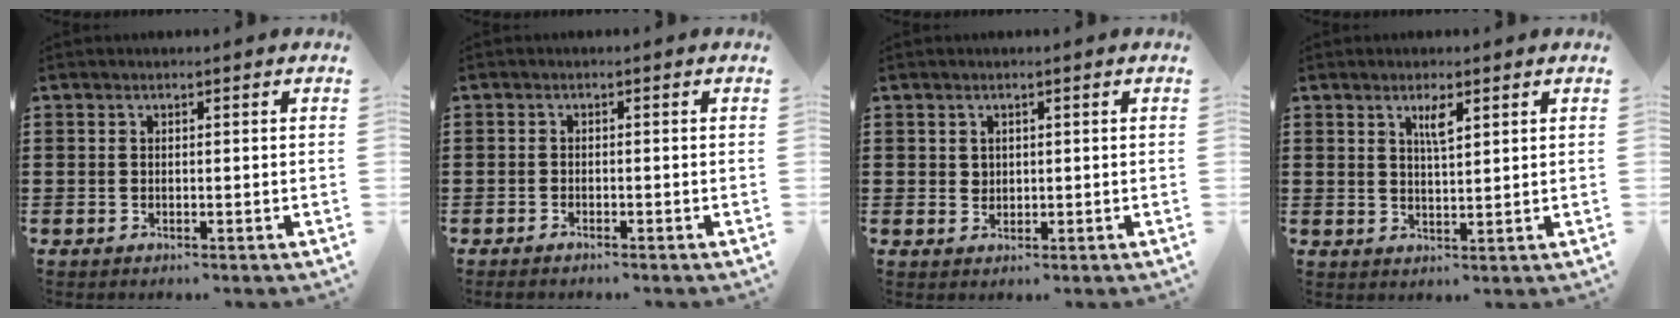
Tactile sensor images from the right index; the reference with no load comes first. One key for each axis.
{"total": 1.0, "fx": -1.0, "fy": 0.1, "fz": 0.2, "tx": -0.007, "ty": -0.002, "tz": -0.018}
{"total": 1.3, "fx": 0.8, "fy": 1.0, "fz": 0.3, "tx": -0.008, "ty": 0.004, "tz": 0.016}
{"total": 2.9, "fx": 1.6, "fy": 0.7, "fz": 2.4, "tx": -0.043, "ty": 0.001, "tz": 0.024}